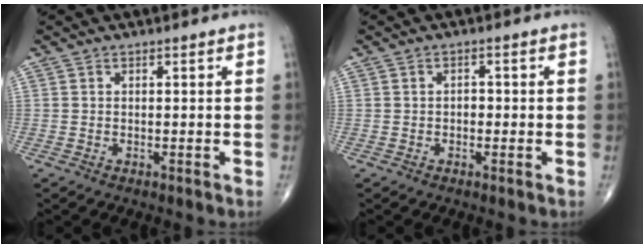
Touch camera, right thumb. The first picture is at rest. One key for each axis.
{"total": 1.4, "fx": -0.4, "fy": 1.0, "fz": 0.9, "tx": -0.003, "ty": 0.004, "tz": -0.011}